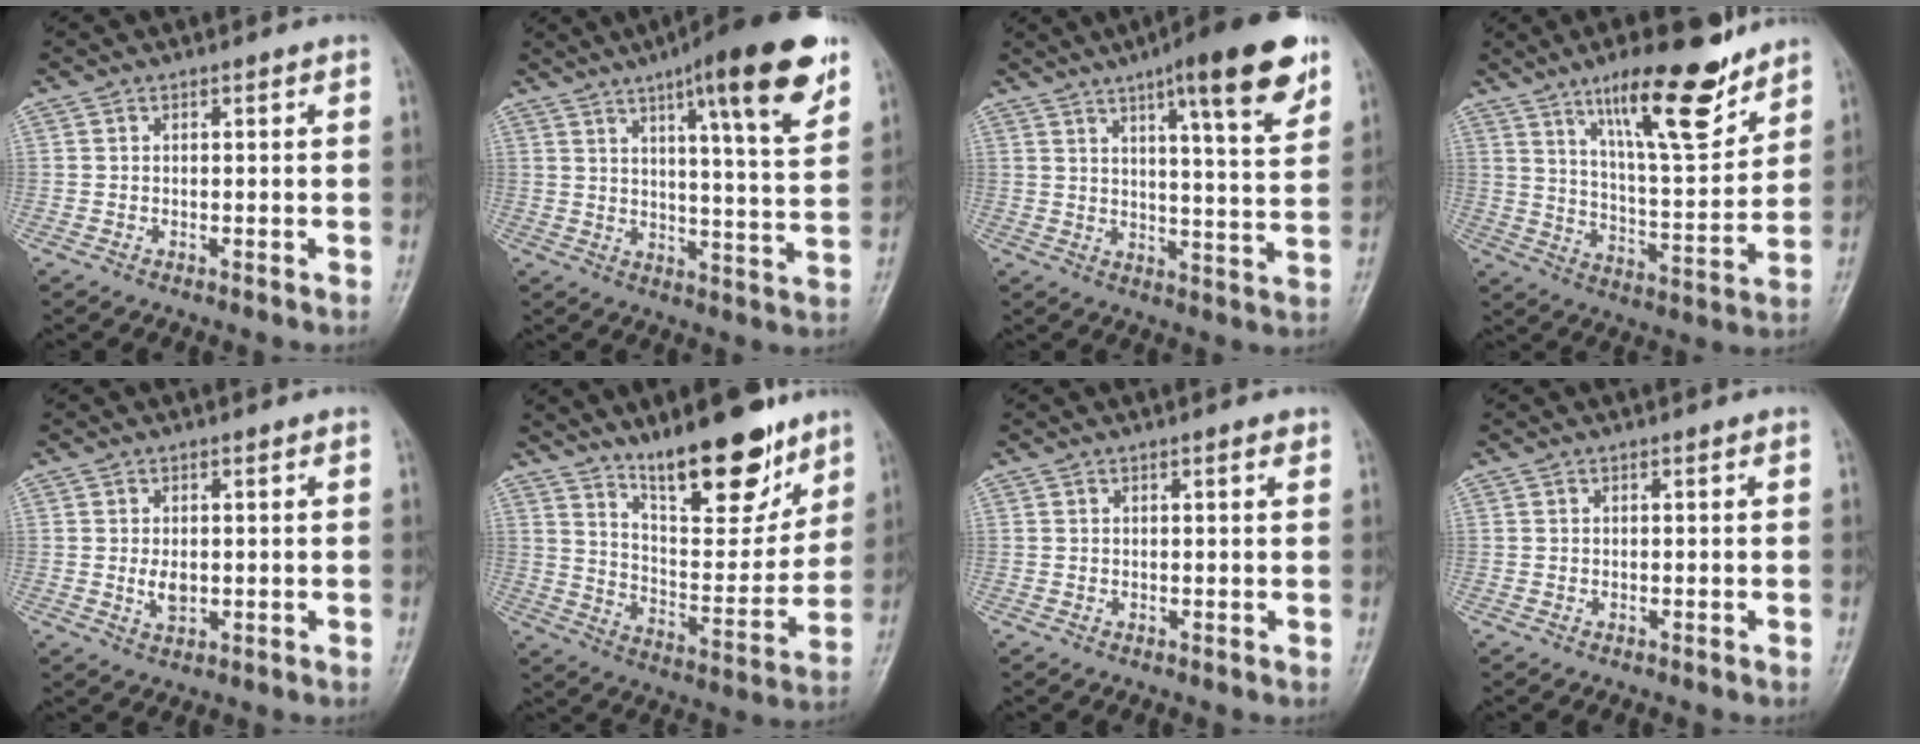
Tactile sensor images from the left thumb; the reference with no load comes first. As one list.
[{"total": 19.0, "force": [10.6, 3.2, 15.5], "torque": [-0.198, -0.040, 0.152]}, {"total": 17.0, "force": [9.7, 3.1, 13.7], "torque": [-0.173, -0.039, 0.138]}, {"total": 17.3, "force": [11.5, 4.5, 12.1], "torque": [-0.166, -0.071, 0.194]}, {"total": 2.9, "force": [0.1, 1.8, 2.3], "torque": [-0.037, -0.006, 0.005]}, {"total": 17.9, "force": [12.8, 5.7, 11.1], "torque": [-0.124, -0.090, 0.216]}, {"total": 1.1, "force": [0.7, 0.2, 0.9], "torque": [-0.011, -0.002, 0.008]}, {"total": 0.0}]